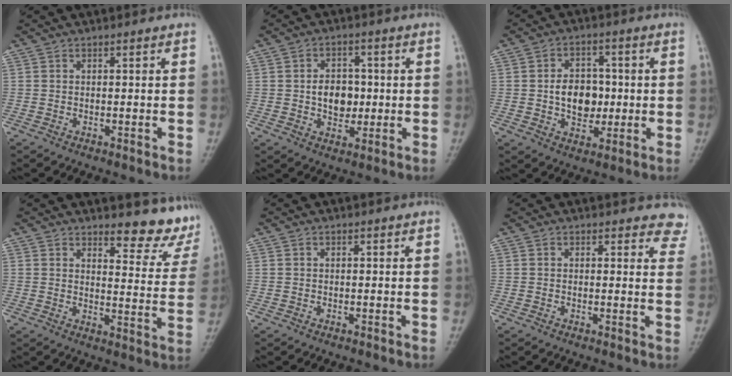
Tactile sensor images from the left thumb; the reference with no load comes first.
{"total": 6.7, "force": [-0.1, 5.0, 4.4], "torque": [-0.037, 0.002, -0.002]}
{"total": 8.7, "force": [-0.2, 6.5, 5.8], "torque": [-0.056, 0.005, -0.005]}
{"total": 9.5, "force": [8.2, 2.9, 3.6], "torque": [-0.014, -0.073, 0.093]}
{"total": 0.0}
{"total": 4.5, "force": [4.2, 1.8, 0.2], "torque": [0.039, -0.022, 0.016]}